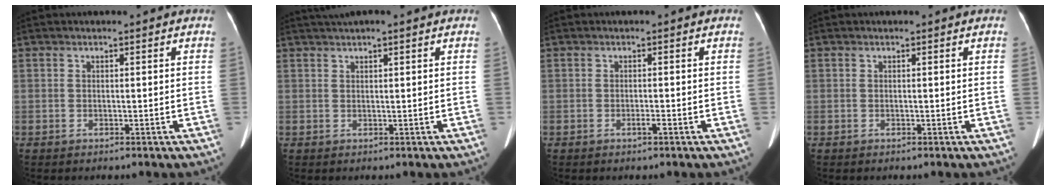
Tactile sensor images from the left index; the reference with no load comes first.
{"total": 2.8, "force": [2.2, -0.1, 1.8], "torque": [-0.029, 0.026, 0.040]}
{"total": 0.8, "force": [-0.6, 0.0, 0.6], "torque": [-0.011, 0.000, -0.011]}
{"total": 0.0}